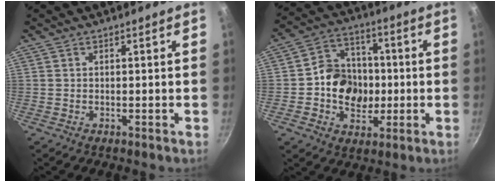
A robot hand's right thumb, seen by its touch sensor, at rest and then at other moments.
{"total": 12.3, "force": [-0.8, 10.4, 6.6], "torque": [-0.072, 0.013, -0.026]}